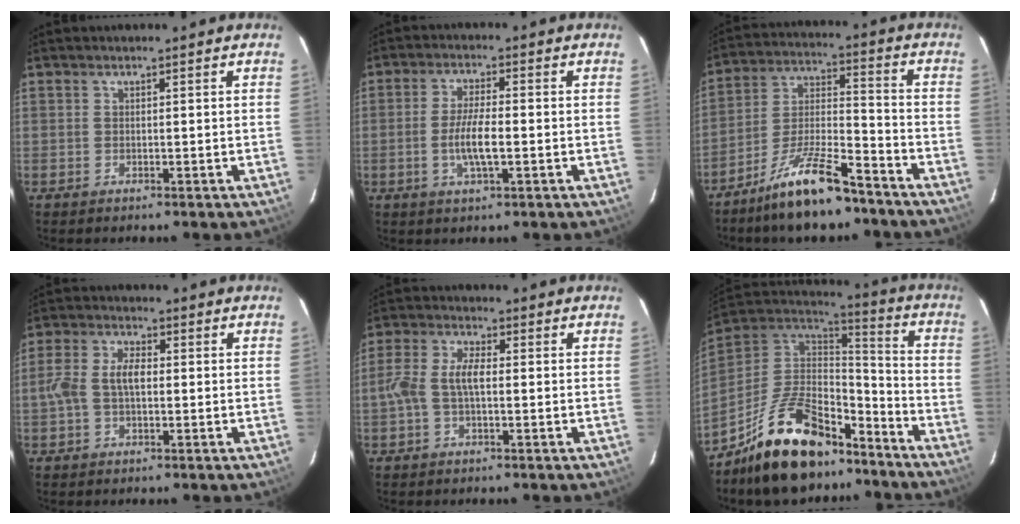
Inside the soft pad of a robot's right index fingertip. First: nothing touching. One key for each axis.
{"total": 6.3, "fx": -1.5, "fy": 1.3, "fz": 6.0, "tx": -0.118, "ty": -0.004, "tz": -0.028}
{"total": 14.1, "fx": -10.7, "fy": 3.0, "fz": 8.7, "tx": -0.170, "ty": 0.007, "tz": -0.189}
{"total": 6.2, "fx": -0.3, "fy": 3.4, "fz": 5.2, "tx": -0.108, "ty": 0.013, "tz": -0.008}
{"total": 6.2, "fx": -0.5, "fy": 2.6, "fz": 5.6, "tx": -0.120, "ty": 0.014, "tz": -0.014}
{"total": 22.4, "fx": -15.5, "fy": 9.9, "fz": 12.8, "tx": -0.252, "ty": 0.015, "tz": -0.245}